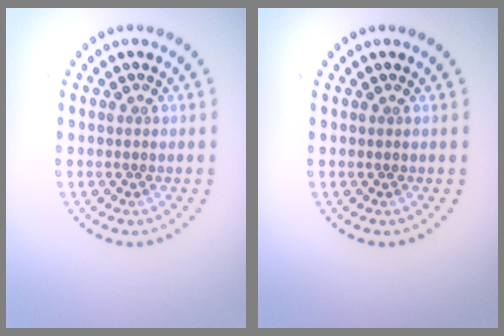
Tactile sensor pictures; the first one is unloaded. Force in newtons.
{"total": 0.0}